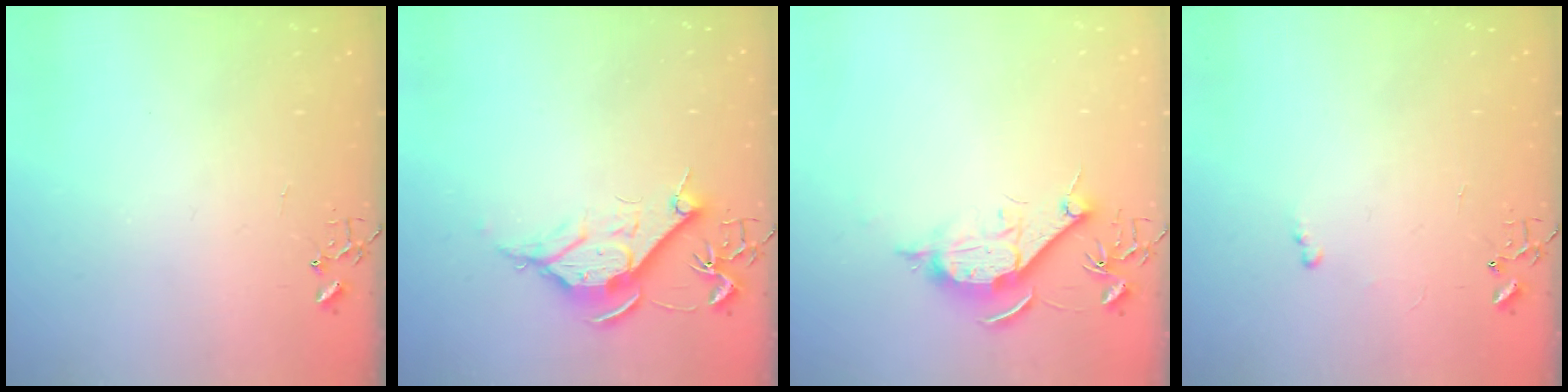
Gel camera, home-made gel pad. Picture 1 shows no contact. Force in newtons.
{"total": 10.1, "press": 10.1, "slide": 0.6}
{"total": 10.4, "press": 10.4, "slide": 0.4}
{"total": 4.4, "press": 4.4, "slide": 0.5}